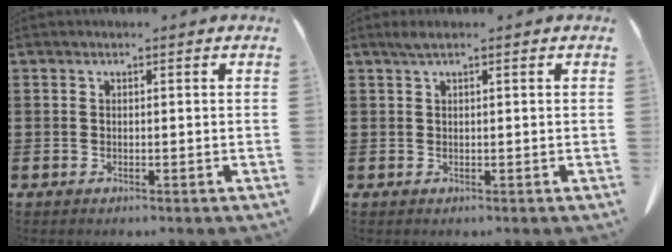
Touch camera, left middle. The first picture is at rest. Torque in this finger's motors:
{"motor_torque": [0.38, -0.11, 0.00, 0.02]}